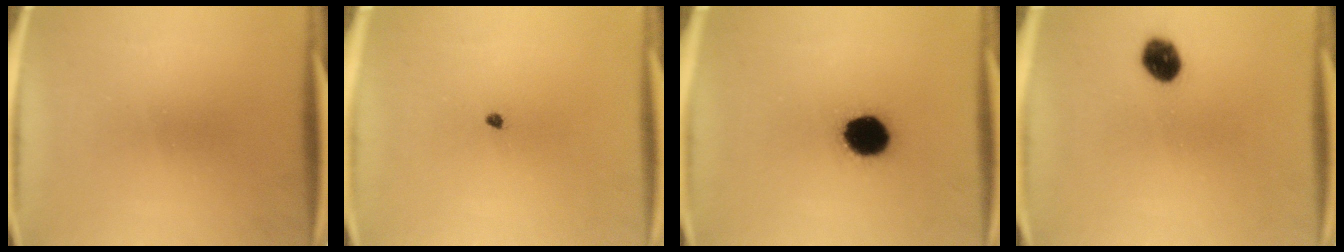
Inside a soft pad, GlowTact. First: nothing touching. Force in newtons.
{"total": 0.7}
{"total": 11.8}
{"total": 6.2}